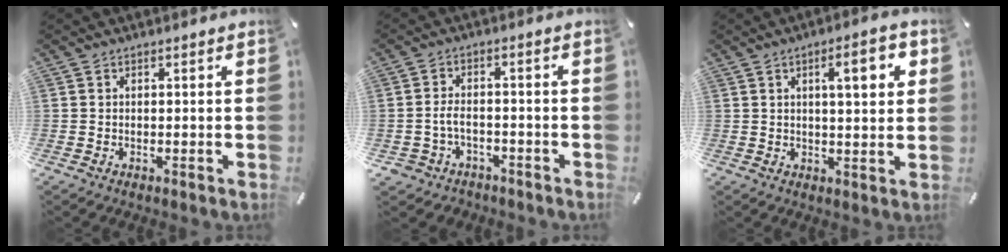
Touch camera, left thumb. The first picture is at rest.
{"total": 4.5, "force": [-1.6, 3.4, 2.5], "torque": [-0.066, 0.004, -0.036]}
{"total": 10.2, "force": [4.0, 2.8, 9.0], "torque": [-0.132, -0.010, 0.055]}